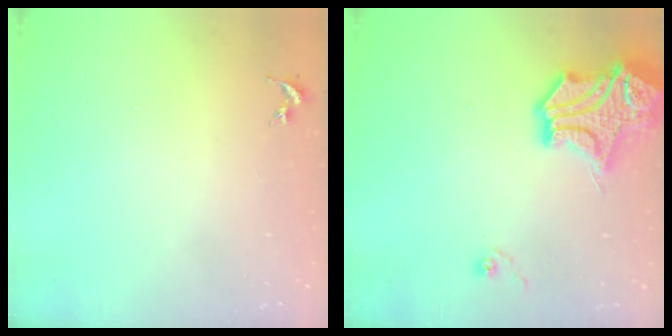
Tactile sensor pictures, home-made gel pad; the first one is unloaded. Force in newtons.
{"total": 21.1, "press": 21.0, "slide": 2.6}